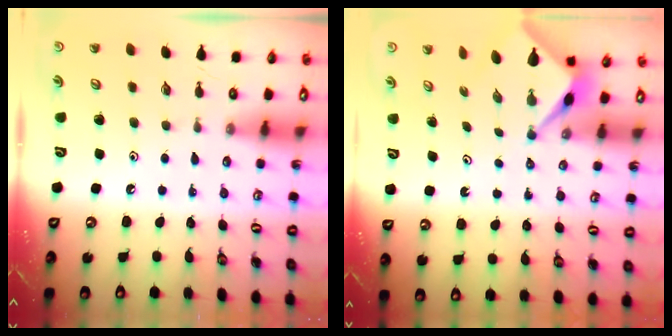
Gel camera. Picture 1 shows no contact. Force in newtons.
{"total": 2.6, "press": 2.6, "slide": 0.1}